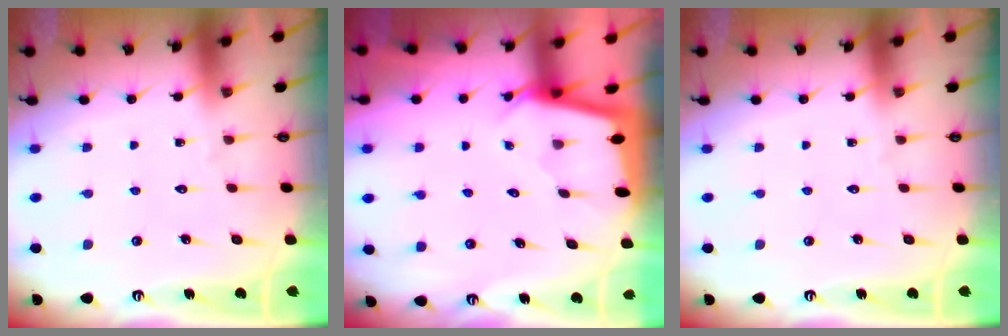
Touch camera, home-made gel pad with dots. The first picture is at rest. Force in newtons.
{"total": 1.9, "press": 1.9, "slide": 0.2}
{"total": 0.0}